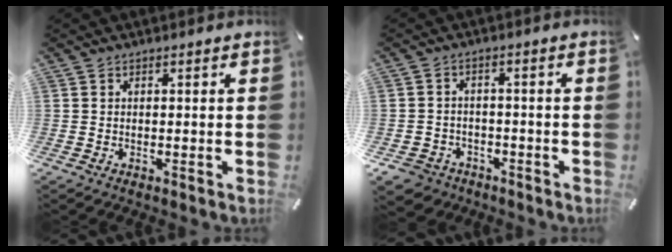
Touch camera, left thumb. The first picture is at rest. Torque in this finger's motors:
{"motor_torque": [0.08, 0.80, 1.00, 1.08, 0.36]}